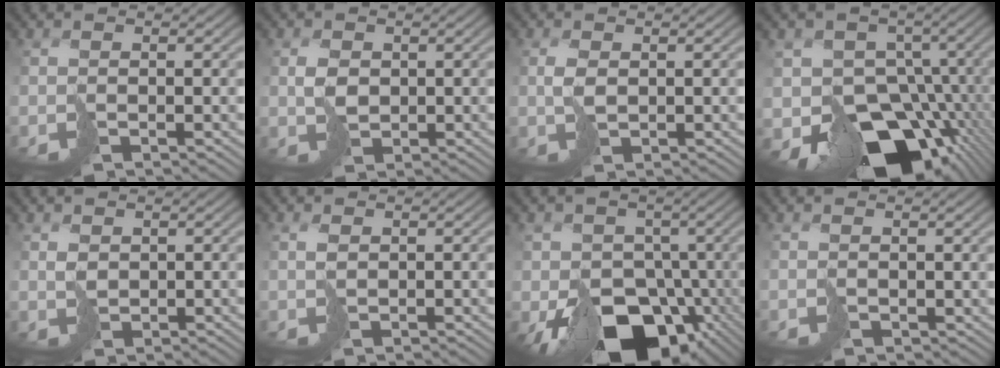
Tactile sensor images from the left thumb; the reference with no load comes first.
{"total": 2.7, "force": [0.3, 2.1, 1.7], "torque": [-0.042, -0.002, 0.005]}
{"total": 2.2, "force": [0.3, 1.3, 1.7], "torque": [-0.045, 0.000, 0.009]}
{"total": 16.9, "force": [-5.8, 12.7, 9.6], "torque": [-0.181, -0.038, -0.090]}
{"total": 1.7, "force": [0.7, 1.3, 0.8], "torque": [-0.025, -0.001, 0.017]}
{"total": 1.7, "force": [0.7, 1.0, 1.2], "torque": [-0.033, 0.001, 0.014]}
{"total": 15.7, "force": [-6.0, 11.9, 8.3], "torque": [-0.137, -0.029, -0.105]}
{"total": 0.9, "force": [0.6, 0.6, 0.1], "torque": [-0.006, -0.001, 0.012]}